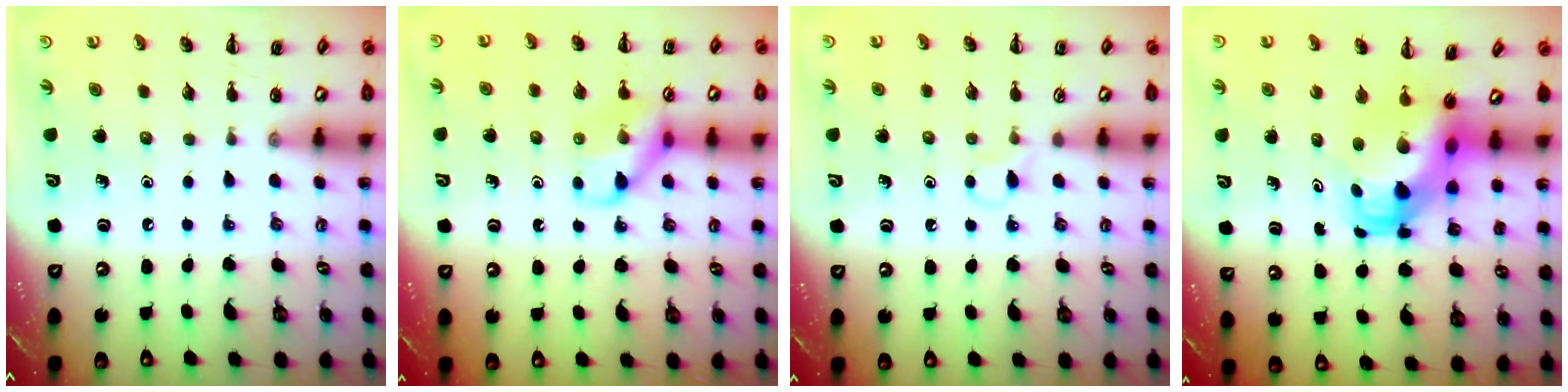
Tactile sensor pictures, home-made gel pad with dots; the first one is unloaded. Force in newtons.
{"total": 12.3, "press": 12.2, "slide": 1.6}
{"total": 2.8, "press": 2.6, "slide": 1.2}
{"total": 5.8, "press": 5.6, "slide": 1.6}